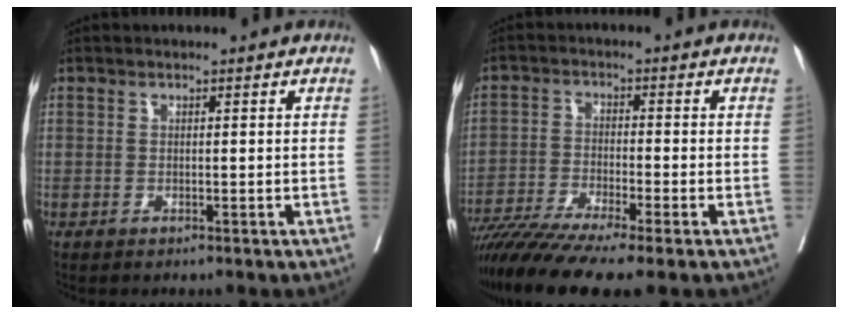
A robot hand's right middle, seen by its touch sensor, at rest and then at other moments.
{"total": 12.0, "force": [-9.3, 0.1, 7.6], "torque": [-0.133, -0.029, -0.156]}